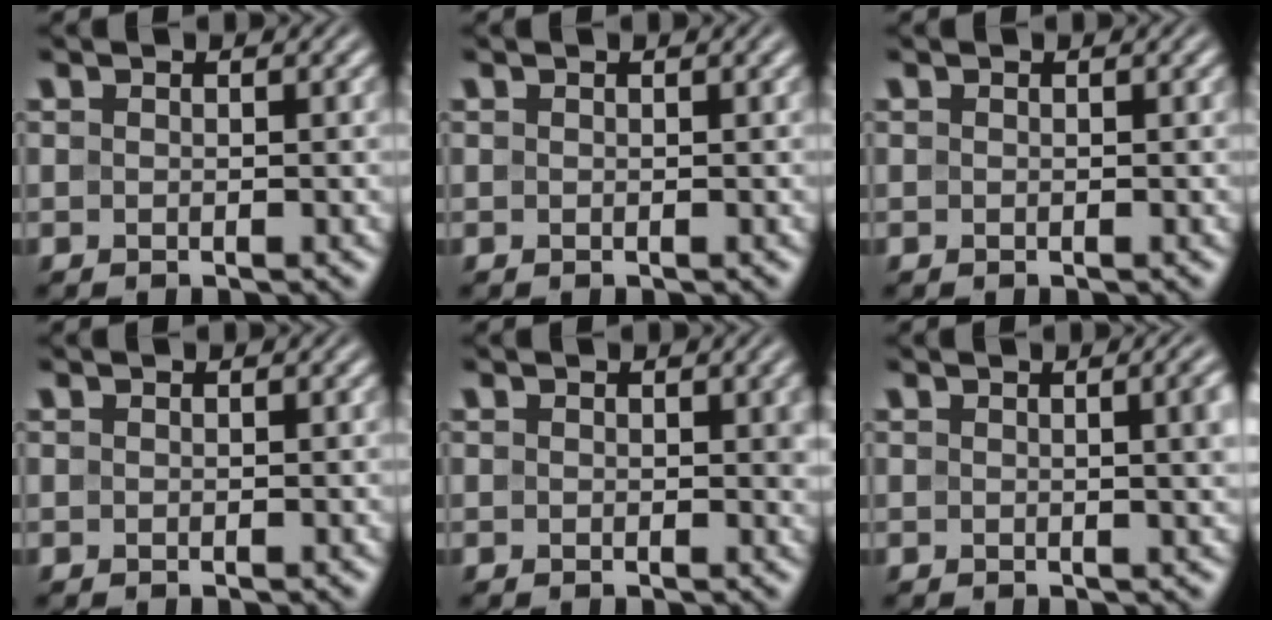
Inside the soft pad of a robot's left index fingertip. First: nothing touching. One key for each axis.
{"total": 0.5, "fx": 0.4, "fy": 0.1, "fz": 0.4, "tx": -0.005, "ty": 0.008, "tz": 0.006}
{"total": 0.0}
{"total": 0.0}
{"total": 1.3, "fx": 0.4, "fy": 0.8, "fz": 0.9, "tx": -0.006, "ty": 0.000, "tz": 0.003}
{"total": 3.8, "fx": 0.5, "fy": 1.3, "fz": 3.6, "tx": -0.024, "ty": 0.014, "tz": 0.003}